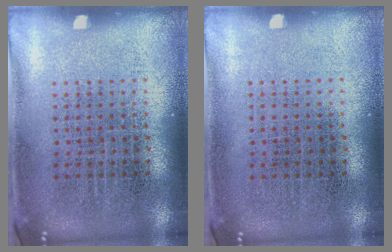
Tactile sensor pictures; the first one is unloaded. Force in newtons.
{"total": 0.0}